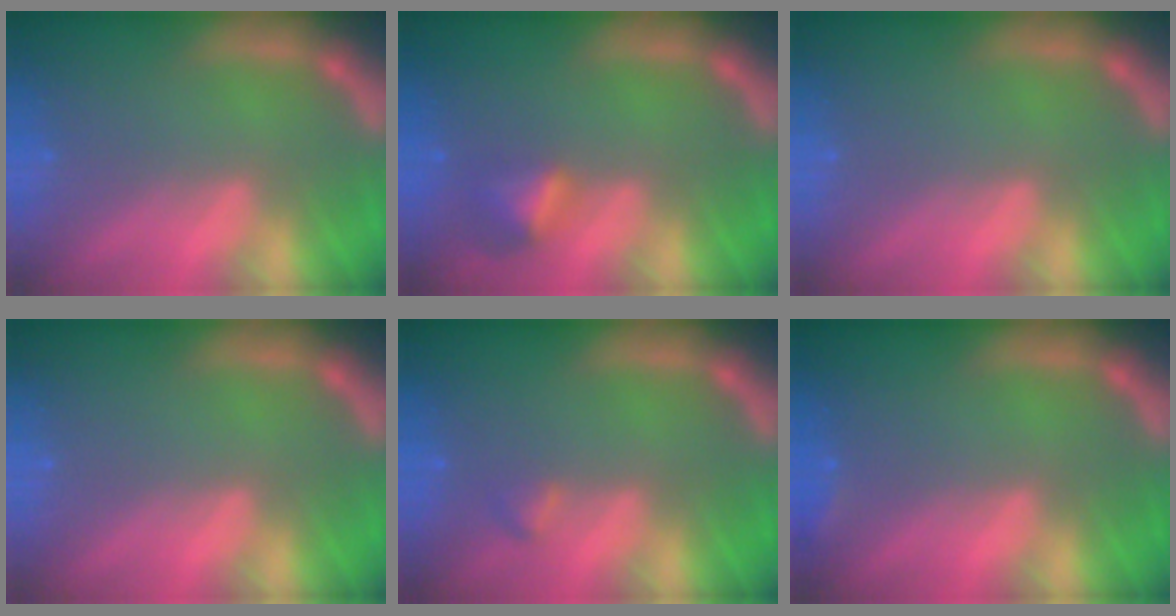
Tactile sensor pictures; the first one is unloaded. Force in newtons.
{"total": 2.4}
{"total": 0.0}
{"total": 0.0}
{"total": 0.9}
{"total": 0.9}